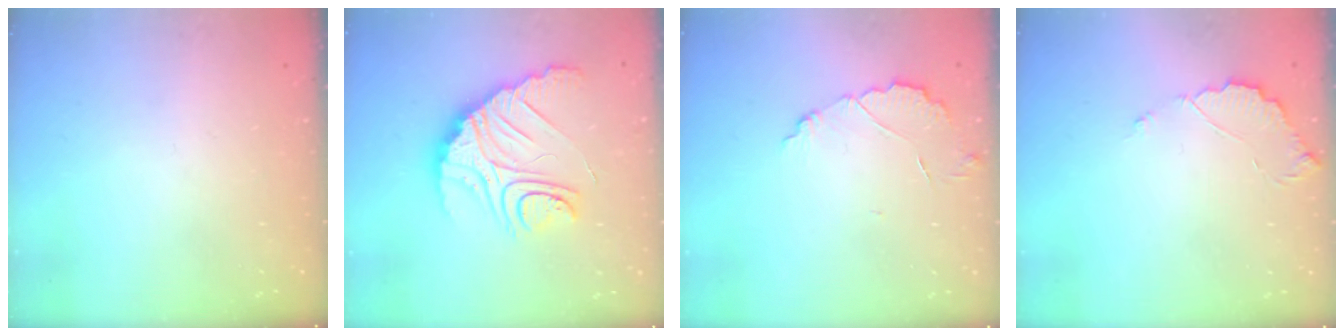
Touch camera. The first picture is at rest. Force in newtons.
{"total": 15.3, "press": 15.3, "slide": 1.3}
{"total": 4.3, "press": 4.3, "slide": 0.3}
{"total": 3.9, "press": 3.8, "slide": 0.3}